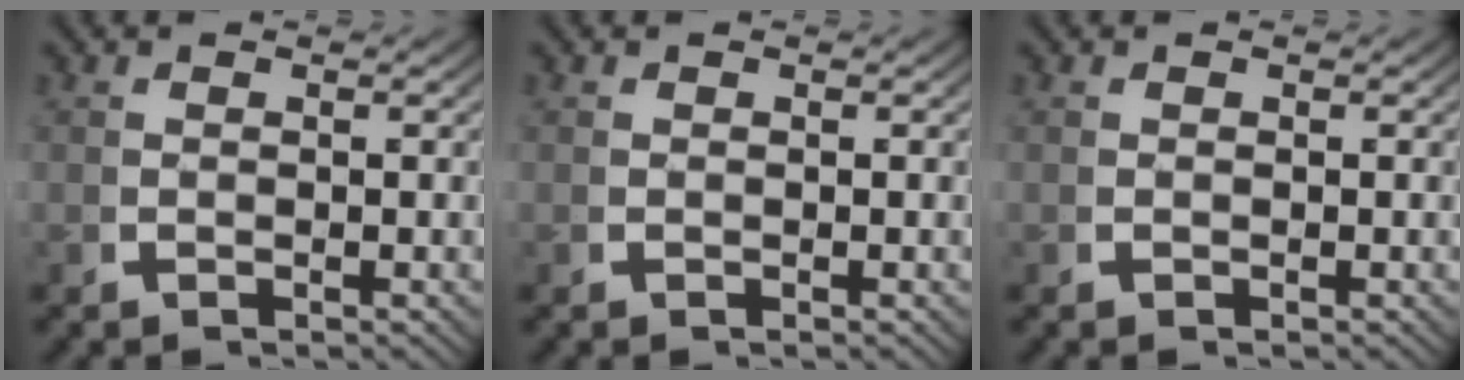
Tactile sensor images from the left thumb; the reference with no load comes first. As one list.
[{"total": 0.0}, {"total": 0.0}]